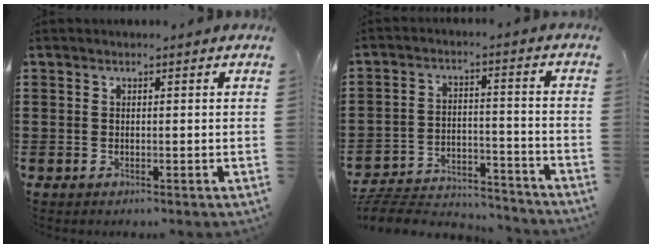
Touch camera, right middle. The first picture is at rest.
{"total": 6.3, "force": [-6.1, 1.0, 1.2], "torque": [-0.030, 0.007, -0.123]}